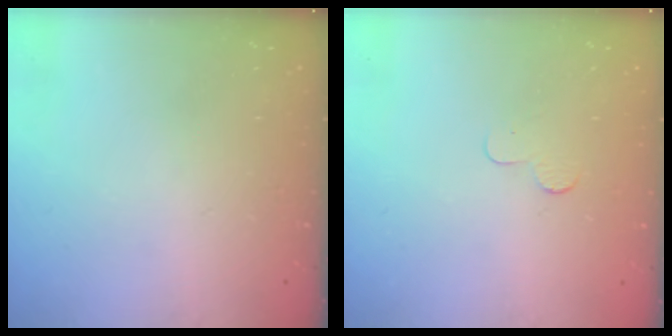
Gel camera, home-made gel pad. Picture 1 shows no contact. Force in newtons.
{"total": 2.3, "press": 2.3, "slide": 0.2}